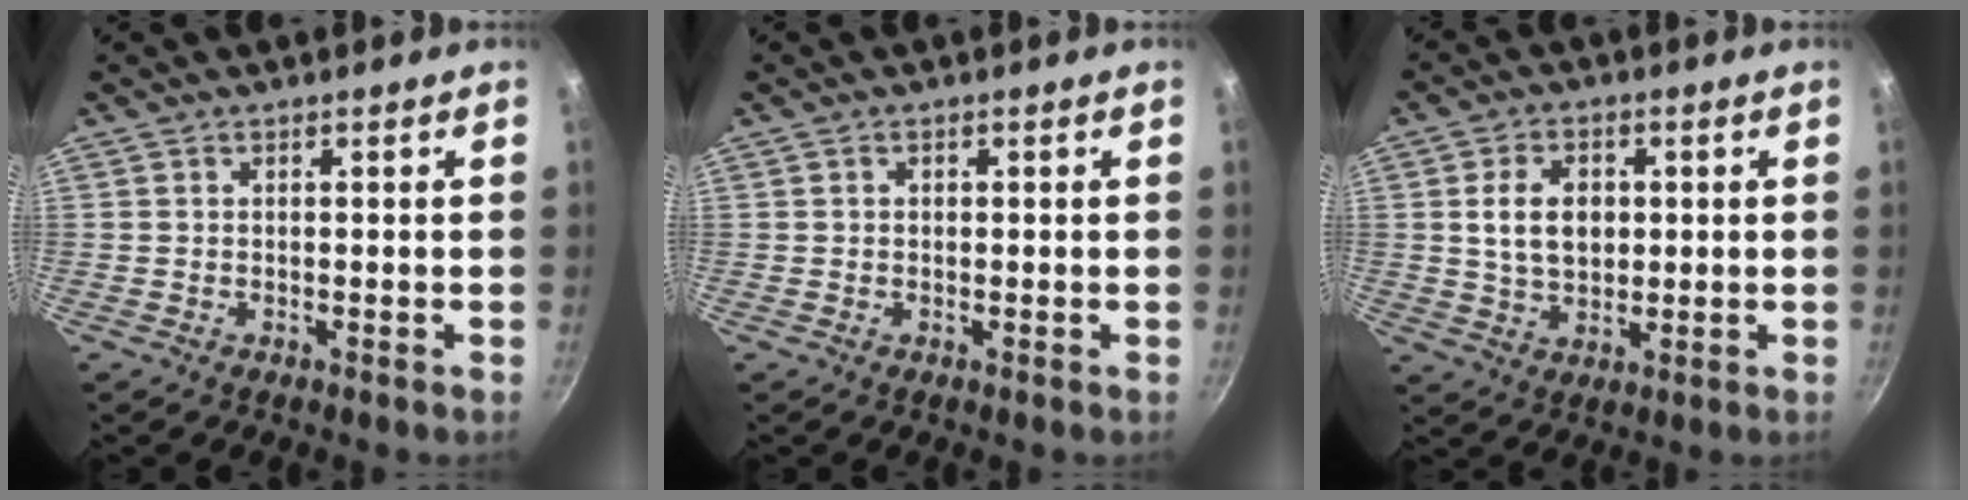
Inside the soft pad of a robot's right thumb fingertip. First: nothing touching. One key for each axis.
{"total": 0.7, "fx": 0.1, "fy": 0.6, "fz": 0.4, "tx": -0.004, "ty": 0.005, "tz": 0.002}
{"total": 8.4, "fx": 1.2, "fy": 5.9, "fz": 5.9, "tx": -0.085, "ty": -0.001, "tz": 0.022}